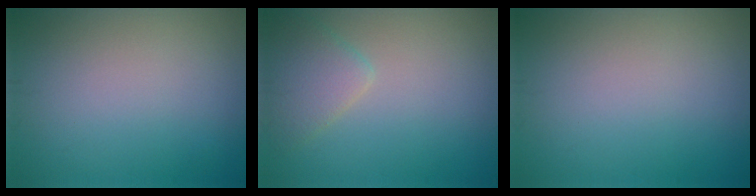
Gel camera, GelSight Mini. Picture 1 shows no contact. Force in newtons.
{"total": 2.6, "press": 2.6, "slide": 0.2}
{"total": 0.0}